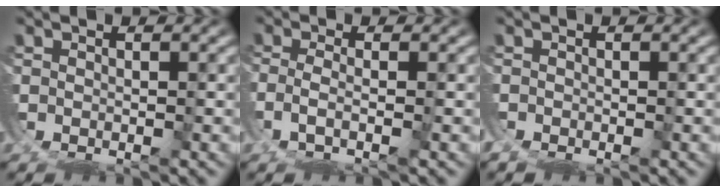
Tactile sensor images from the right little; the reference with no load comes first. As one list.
[{"total": 2.4, "force": [-0.8, 1.2, 1.9], "torque": [-0.049, -0.015, -0.011]}, {"total": 1.7, "force": [-0.9, 1.4, 0.3], "torque": [-0.012, -0.002, -0.020]}]